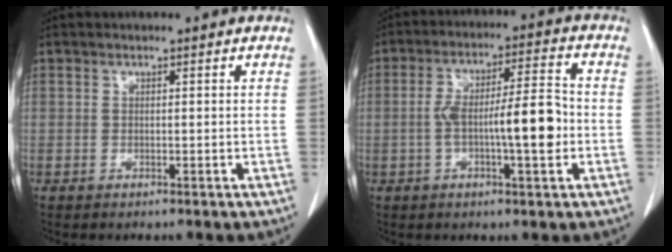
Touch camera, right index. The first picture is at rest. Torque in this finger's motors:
{"motor_torque": [1.58, -0.44, 0.73, 0.13]}